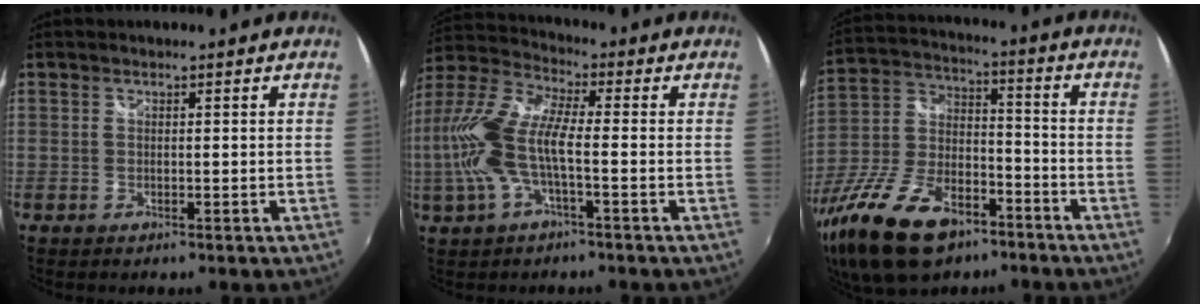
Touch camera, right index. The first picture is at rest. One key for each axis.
{"total": 13.6, "fx": -2.1, "fy": 4.3, "fz": 12.7, "tx": -0.263, "ty": 0.004, "tz": -0.040}
{"total": 22.2, "fx": -13.5, "fy": 10.7, "fz": 13.9, "tx": -0.302, "ty": -0.016, "tz": -0.233}